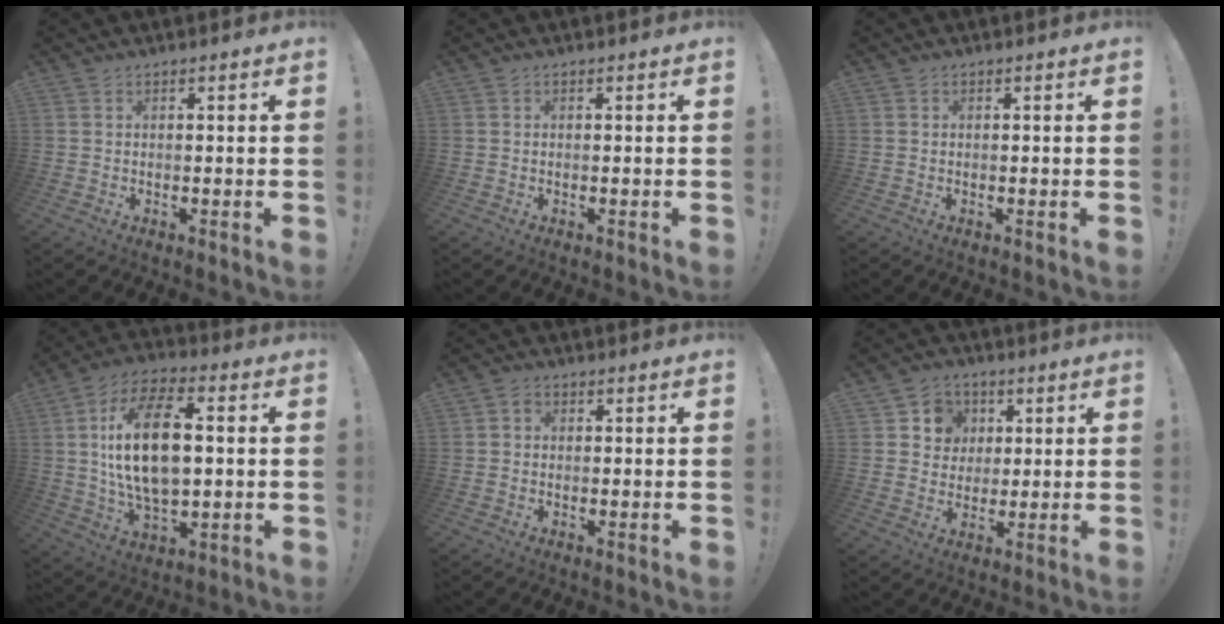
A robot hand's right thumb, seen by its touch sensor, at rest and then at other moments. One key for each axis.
{"total": 0.0}
{"total": 0.0}
{"total": 19.5, "fx": 2.0, "fy": 10.4, "fz": 16.4, "tx": -0.296, "ty": 0.000, "tz": 0.025}
{"total": 1.7, "fx": -0.1, "fy": 1.5, "fz": 0.8, "tx": -0.016, "ty": 0.006, "tz": -0.003}
{"total": 8.1, "fx": 1.6, "fy": 7.7, "fz": 1.9, "tx": -0.021, "ty": -0.006, "tz": 0.035}